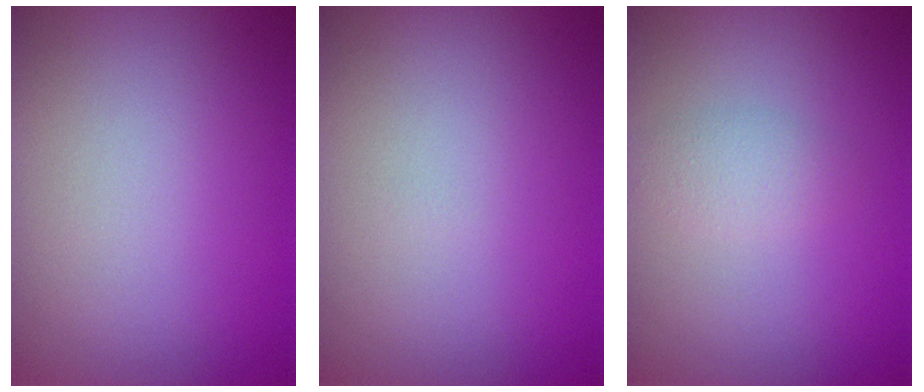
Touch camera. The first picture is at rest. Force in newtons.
{"total": 0.0}
{"total": 1.7, "press": 1.7, "slide": 0.0}